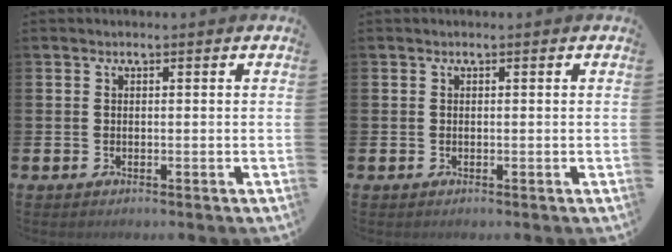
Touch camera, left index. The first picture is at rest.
{"total": 0.0}